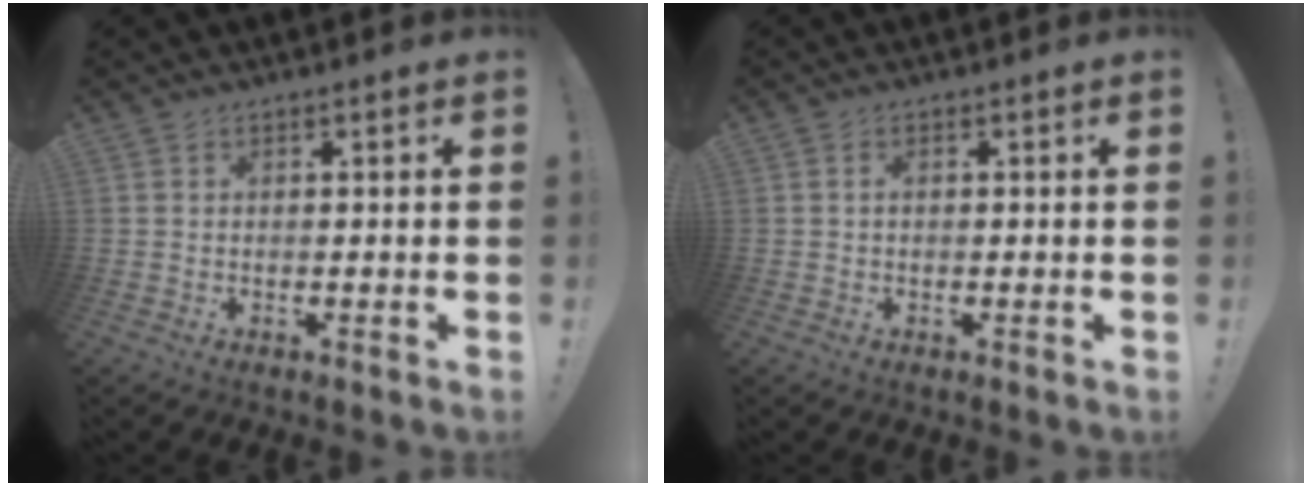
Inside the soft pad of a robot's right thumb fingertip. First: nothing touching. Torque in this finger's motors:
{"motor_torque": [-0.06, 0.00, -0.10, 0.04, -0.03]}